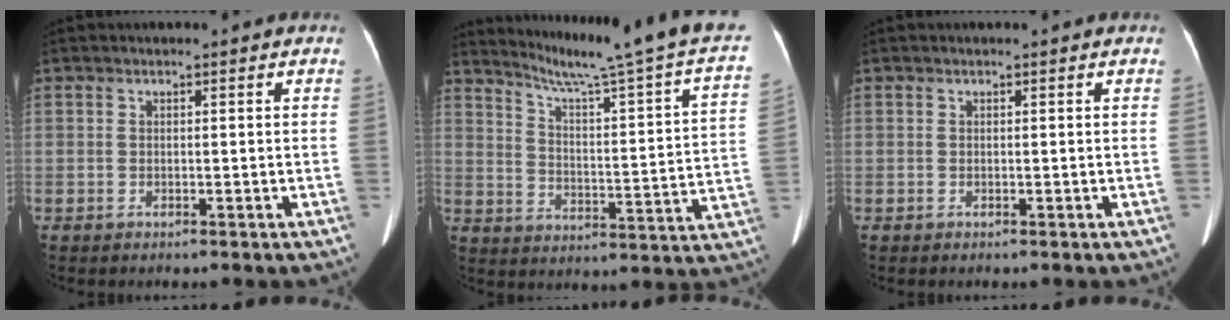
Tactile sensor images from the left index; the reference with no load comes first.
{"total": 23.5, "force": [19.5, -1.1, 13.1], "torque": [-0.199, -0.059, 0.252]}
{"total": 0.0}